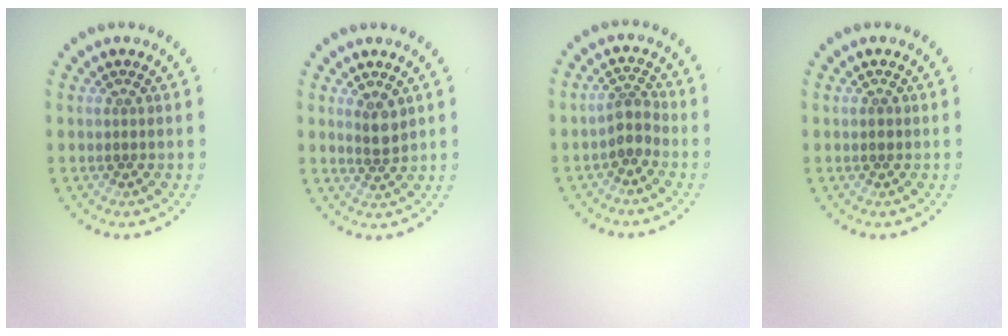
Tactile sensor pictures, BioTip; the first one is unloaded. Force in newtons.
{"total": 1.9, "press": 1.6, "slide": 0.9}
{"total": 2.0, "press": 1.6, "slide": 1.2}
{"total": 0.8, "press": 0.8, "slide": 0.1}